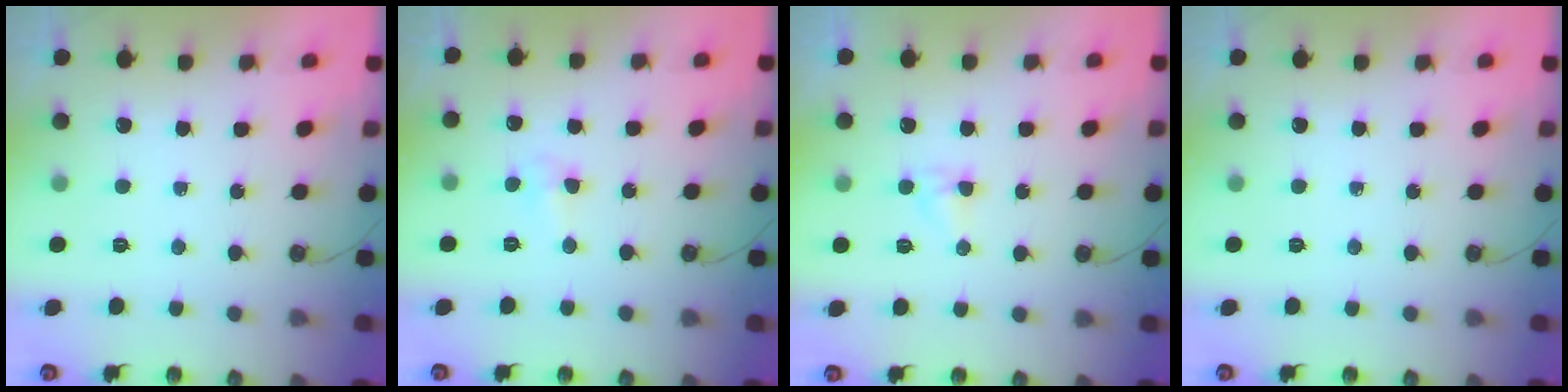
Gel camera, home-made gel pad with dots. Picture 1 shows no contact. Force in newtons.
{"total": 5.2, "press": 5.2, "slide": 0.7}
{"total": 2.5, "press": 2.5, "slide": 0.3}
{"total": 0.0}